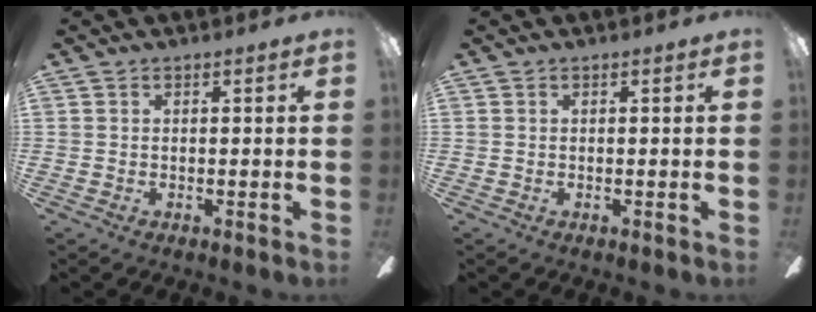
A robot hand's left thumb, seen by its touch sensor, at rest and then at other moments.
{"total": 0.0}